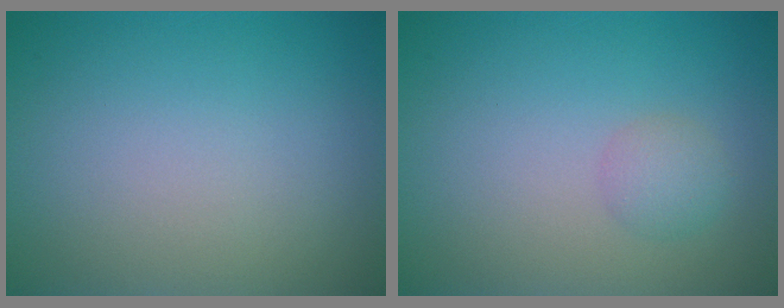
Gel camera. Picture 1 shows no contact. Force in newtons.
{"total": 1.5, "press": 1.5, "slide": 0.0}